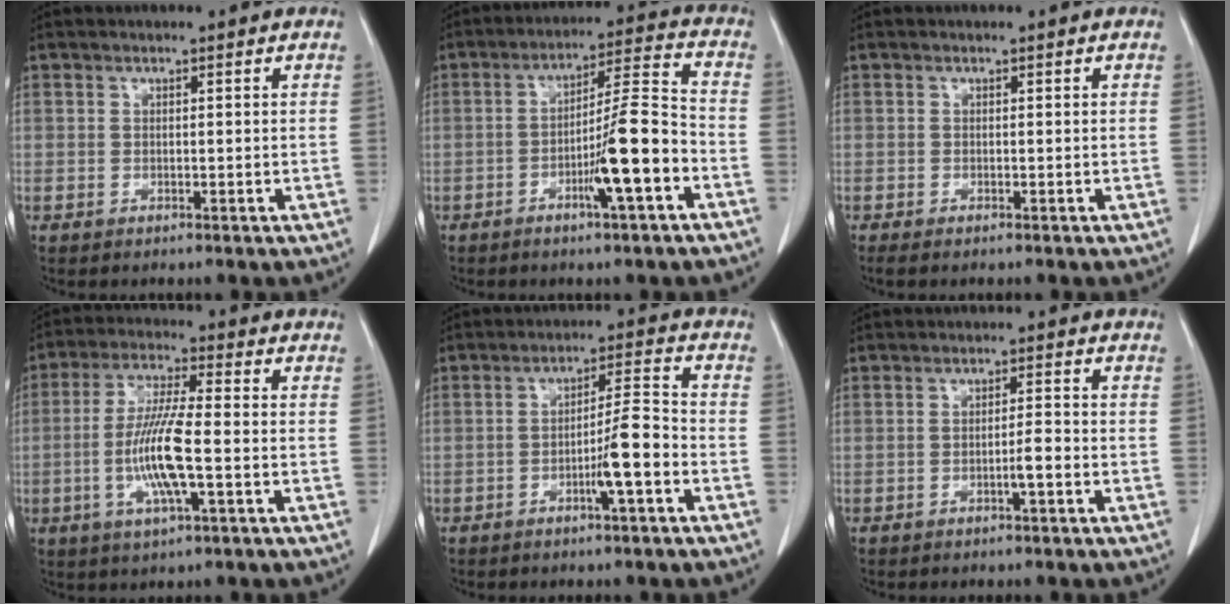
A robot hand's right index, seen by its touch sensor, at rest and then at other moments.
{"total": 10.6, "force": [-4.0, 0.1, 9.8], "torque": [-0.163, 0.006, -0.066]}
{"total": 1.5, "force": [-1.2, 0.2, 0.9], "torque": [-0.009, -0.004, -0.014]}
{"total": 10.4, "force": [-2.1, 0.9, 10.1], "torque": [-0.202, -0.007, -0.045]}
{"total": 6.8, "force": [-2.6, 0.0, 6.2], "torque": [-0.106, 0.008, -0.042]}
{"total": 2.4, "force": [-1.0, 0.0, 2.2], "torque": [-0.036, 0.001, -0.018]}